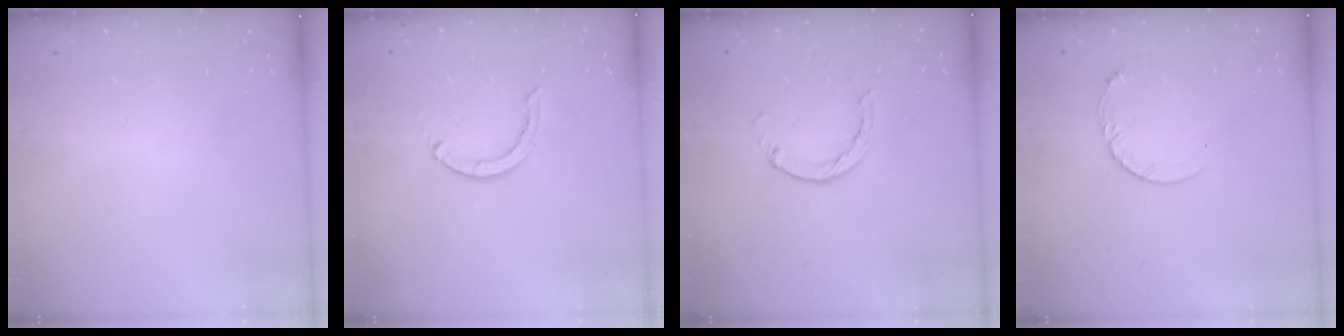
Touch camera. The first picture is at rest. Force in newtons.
{"total": 3.1, "press": 3.0, "slide": 0.3}
{"total": 2.9, "press": 2.9, "slide": 0.4}
{"total": 5.7, "press": 5.7, "slide": 0.6}